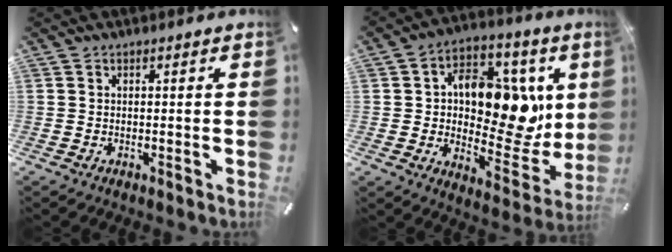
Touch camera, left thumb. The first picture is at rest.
{"total": 16.8, "force": [3.2, 11.2, 12.1], "torque": [-0.151, -0.024, 0.066]}